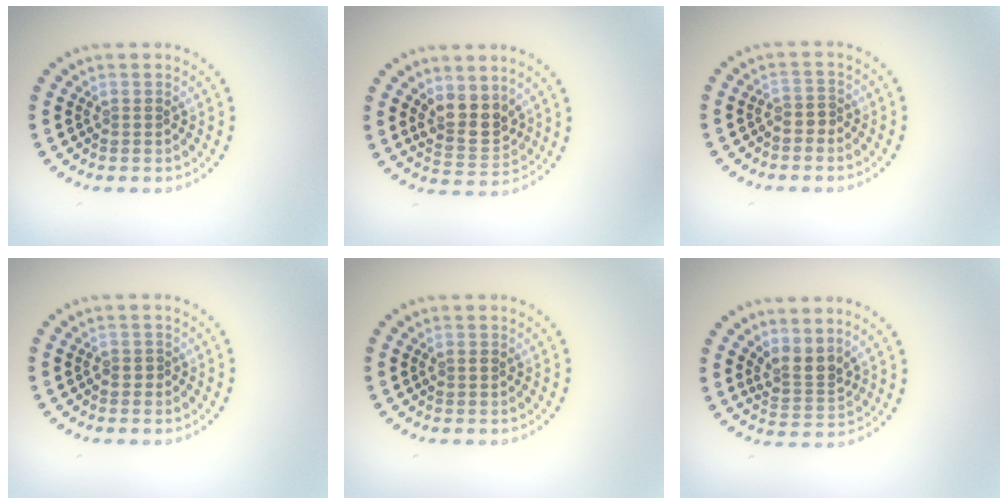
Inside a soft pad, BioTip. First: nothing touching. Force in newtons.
{"total": 3.5, "press": 3.2, "slide": 1.4}
{"total": 0.8, "press": 0.7, "slide": 0.5}
{"total": 0.7, "press": 0.5, "slide": 0.5}
{"total": 0.8, "press": 0.8, "slide": 0.1}
{"total": 2.6, "press": 1.9, "slide": 1.8}